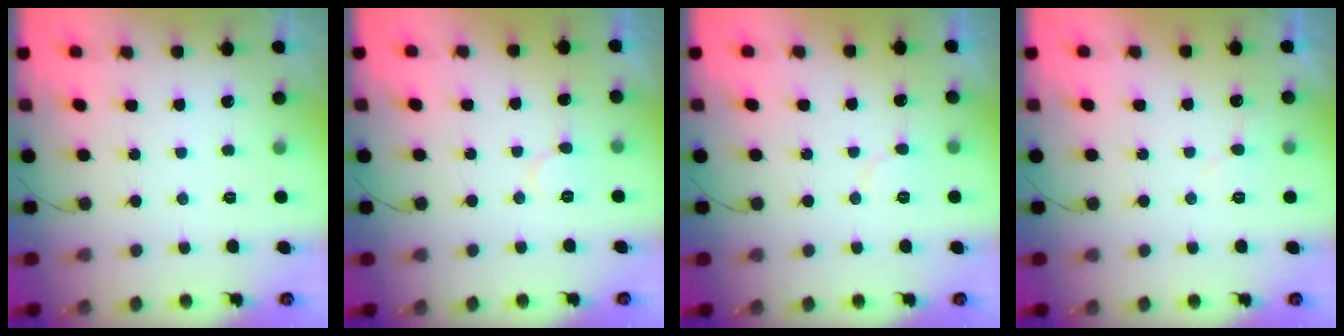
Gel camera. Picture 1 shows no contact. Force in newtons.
{"total": 6.1, "press": 6.0, "slide": 0.5}
{"total": 5.5, "press": 5.5, "slide": 0.4}
{"total": 5.5, "press": 5.5, "slide": 0.5}